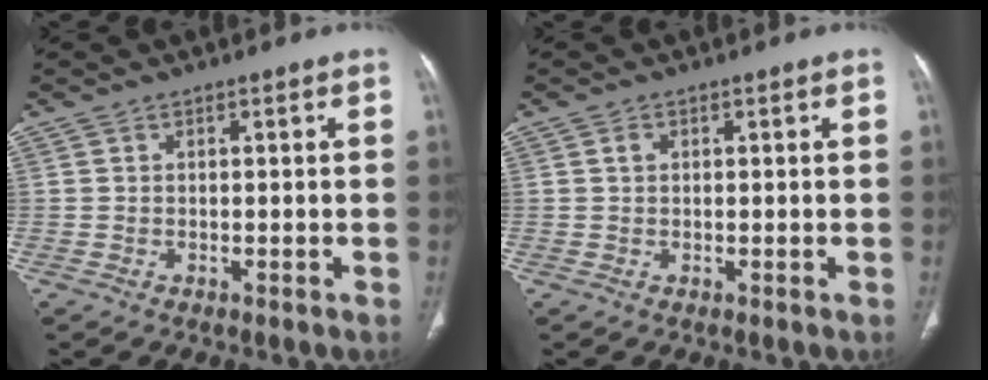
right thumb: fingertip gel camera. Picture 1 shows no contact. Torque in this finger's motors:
{"motor_torque": [-0.17, 0.23, 0.28, -0.16, -0.02]}